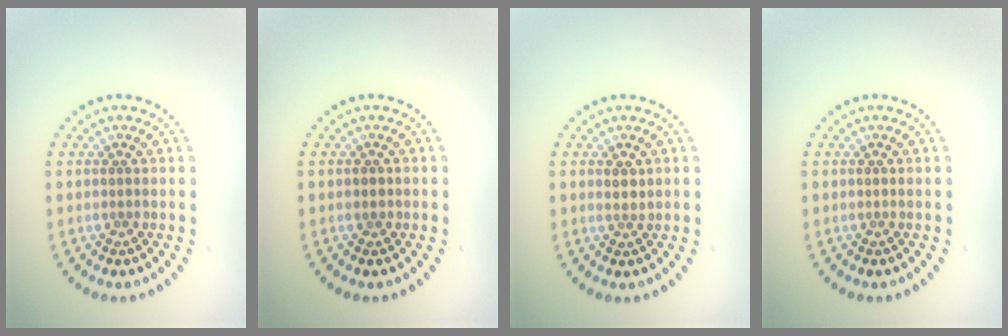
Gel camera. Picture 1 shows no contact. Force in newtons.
{"total": 1.0, "press": 0.9, "slide": 0.4}
{"total": 1.2, "press": 1.0, "slide": 0.5}
{"total": 0.0}